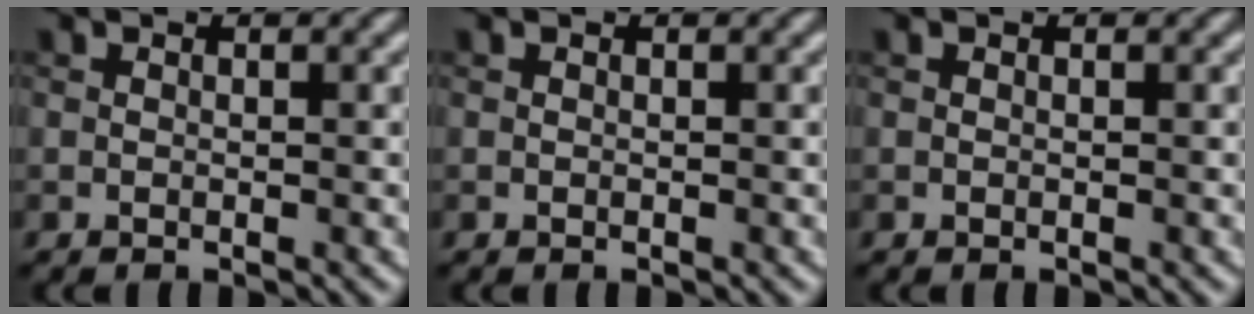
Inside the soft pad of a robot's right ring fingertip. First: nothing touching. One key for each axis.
{"total": 0.0}
{"total": 0.0}